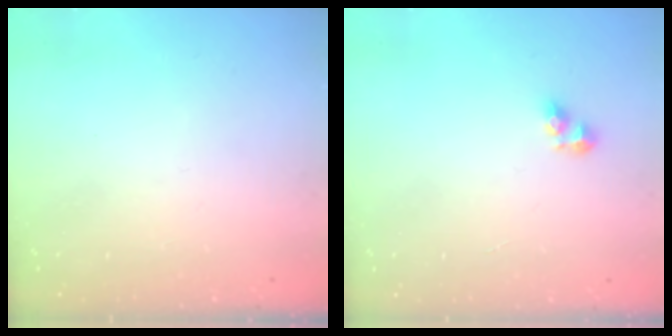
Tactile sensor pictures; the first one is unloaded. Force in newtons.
{"total": 5.0, "press": 5.0, "slide": 0.6}